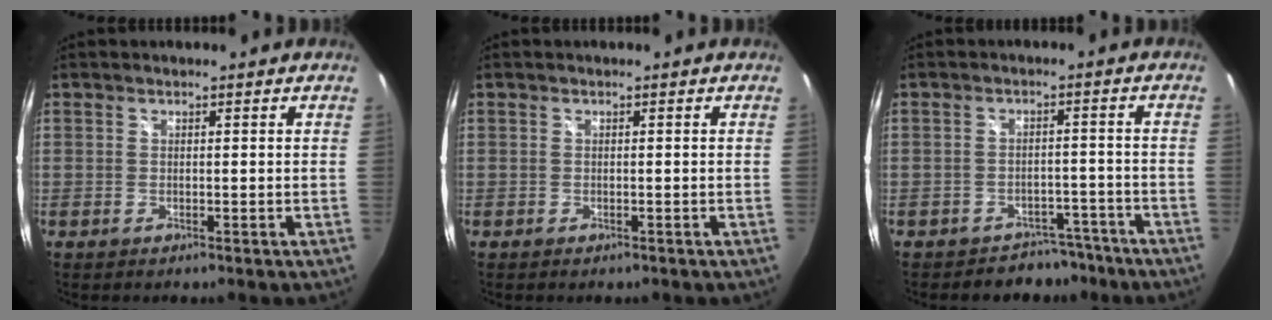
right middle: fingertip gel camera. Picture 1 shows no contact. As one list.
[{"total": 0.5, "force": [-0.1, -0.5, 0.0], "torque": [0.002, -0.004, -0.005]}, {"total": 5.6, "force": [-4.9, 2.9, -0.1], "torque": [0.008, 0.021, -0.065]}]